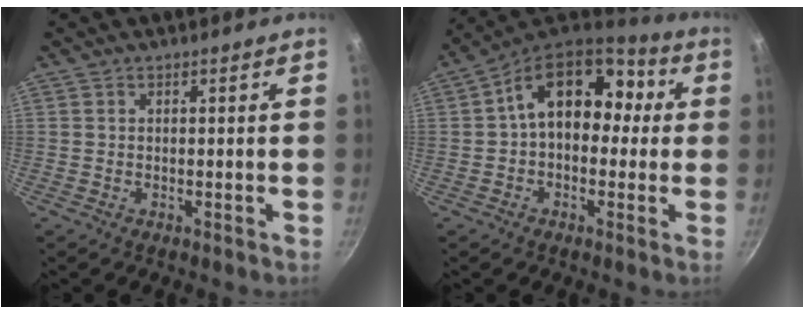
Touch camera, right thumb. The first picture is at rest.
{"total": 16.4, "force": [1.9, 10.8, 12.1], "torque": [-0.135, 0.051, 0.015]}